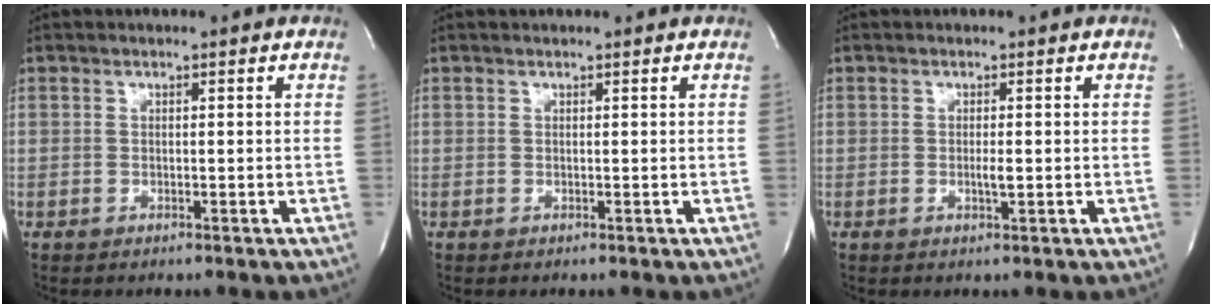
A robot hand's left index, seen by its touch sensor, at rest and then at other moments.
{"total": 0.7, "force": [0.6, 0.0, 0.2], "torque": [-0.005, 0.008, 0.012]}
{"total": 1.2, "force": [-0.4, 0.2, 1.2], "torque": [-0.023, -0.007, -0.006]}